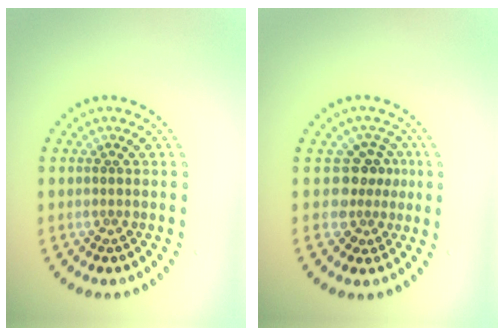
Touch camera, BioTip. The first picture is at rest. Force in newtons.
{"total": 2.9, "press": 2.1, "slide": 2.0}